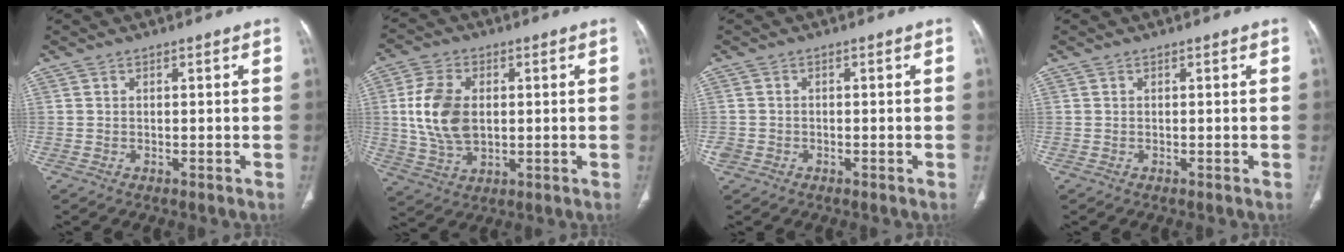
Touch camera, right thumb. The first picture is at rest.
{"total": 11.6, "force": [1.1, 7.3, 8.9], "torque": [-0.177, -0.002, 0.029]}
{"total": 1.8, "force": [-0.8, 1.5, 0.5], "torque": [-0.009, 0.006, -0.017]}
{"total": 0.0}